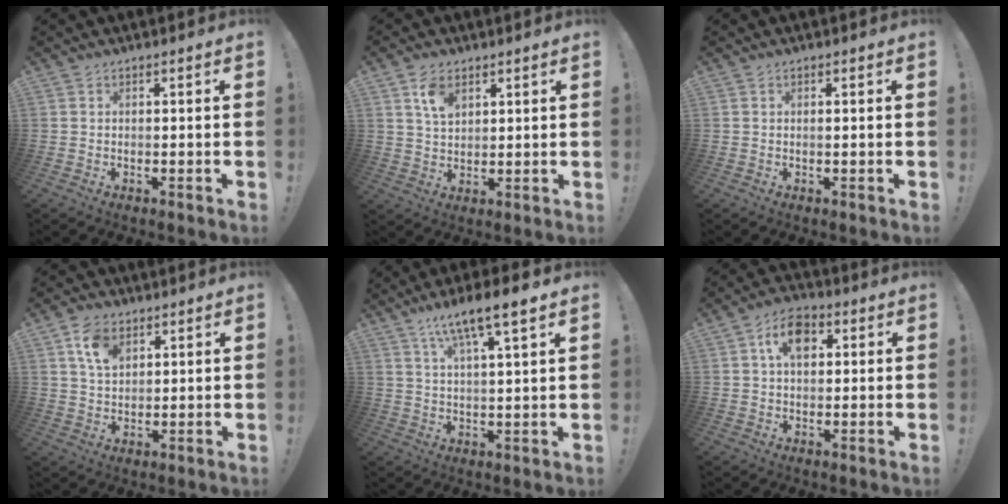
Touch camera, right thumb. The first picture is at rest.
{"total": 7.0, "force": [3.9, 4.5, 3.7], "torque": [-0.058, -0.013, 0.071]}
{"total": 0.6, "force": [0.1, -0.1, 0.5], "torque": [-0.007, -0.002, 0.000]}
{"total": 8.5, "force": [4.6, 5.7, 4.5], "torque": [-0.068, -0.013, 0.086]}
{"total": 9.2, "force": [6.3, 0.6, 6.7], "torque": [-0.115, -0.034, 0.104]}
{"total": 9.2, "force": [2.8, 5.9, 6.5], "torque": [-0.099, 0.009, 0.050]}